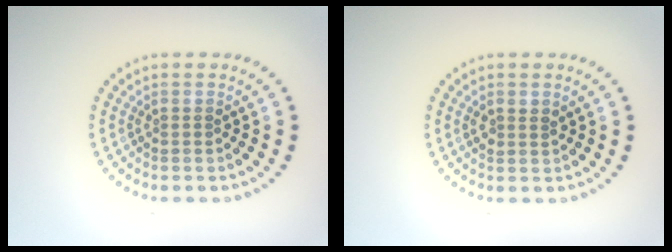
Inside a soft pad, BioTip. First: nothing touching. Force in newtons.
{"total": 1.2, "press": 1.1, "slide": 0.6}